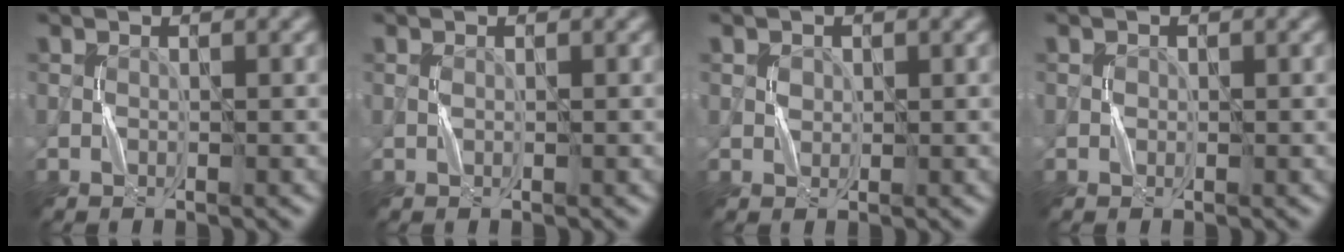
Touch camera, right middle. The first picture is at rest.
{"total": 0.0}
{"total": 0.9, "force": [0.2, 0.8, 0.3], "torque": [-0.005, 0.000, 0.005]}
{"total": 0.6, "force": [0.0, 0.6, 0.1], "torque": [0.002, -0.001, -0.002]}